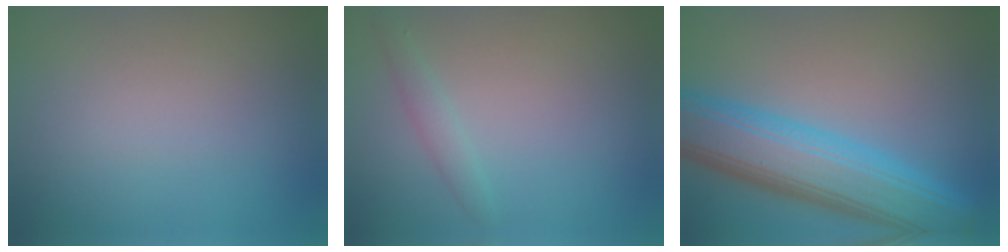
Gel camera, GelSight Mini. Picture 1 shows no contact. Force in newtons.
{"total": 1.3, "press": 1.3, "slide": 0.1}
{"total": 9.9, "press": 9.9, "slide": 0.2}